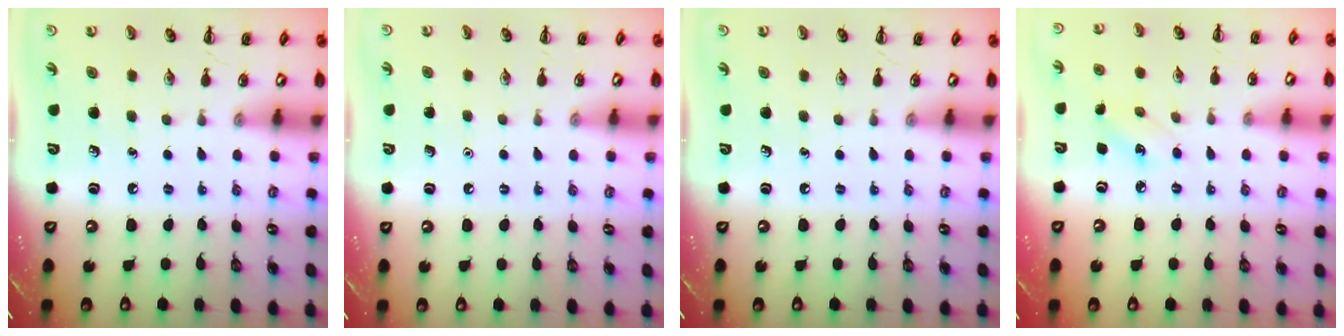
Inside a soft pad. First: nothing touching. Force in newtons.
{"total": 1.6, "press": 1.5, "slide": 0.1}
{"total": 0.0}
{"total": 5.1, "press": 4.9, "slide": 1.3}